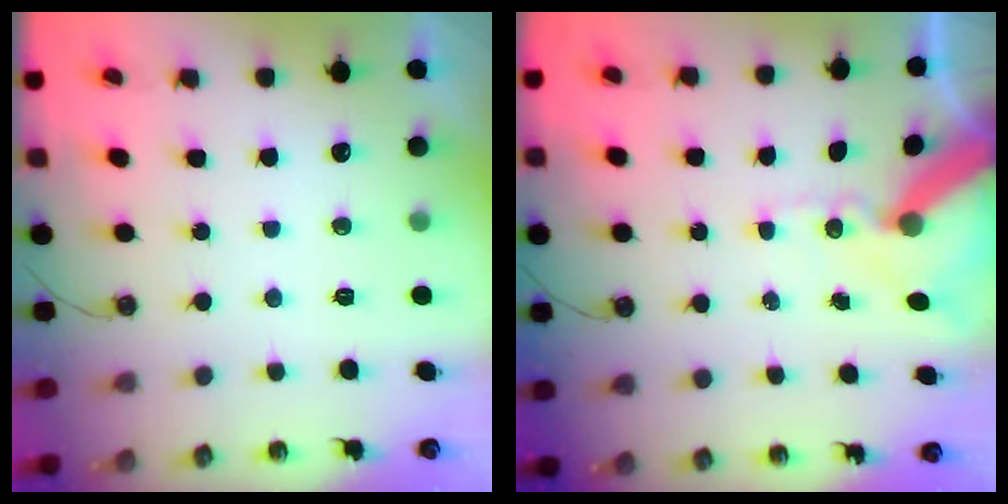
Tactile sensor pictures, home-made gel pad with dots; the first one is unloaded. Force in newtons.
{"total": 12.0, "press": 11.8, "slide": 1.8}